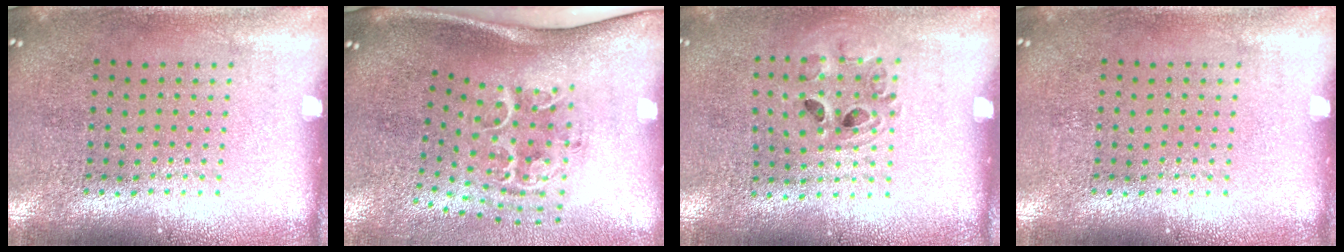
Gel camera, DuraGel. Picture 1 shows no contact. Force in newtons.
{"total": 2.2, "press": 1.3, "slide": 1.7}
{"total": 0.9, "press": 0.9, "slide": 0.2}
{"total": 0.0}